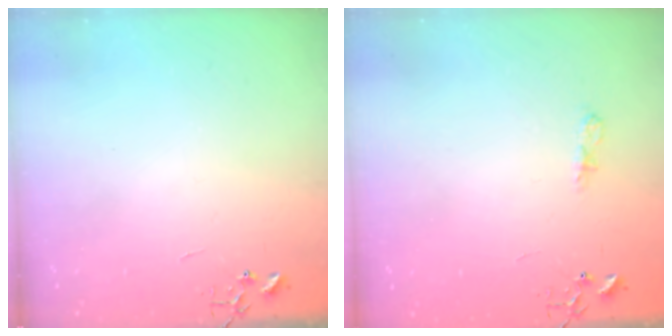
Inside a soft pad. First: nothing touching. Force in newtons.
{"total": 6.2, "press": 6.2, "slide": 0.8}